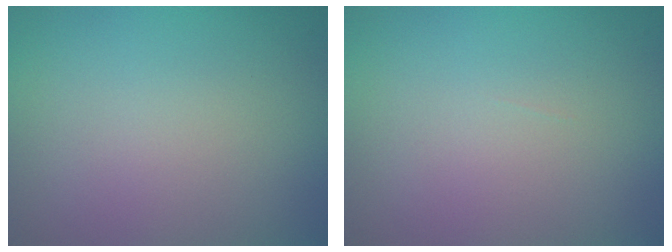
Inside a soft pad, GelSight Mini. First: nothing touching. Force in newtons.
{"total": 0.0}